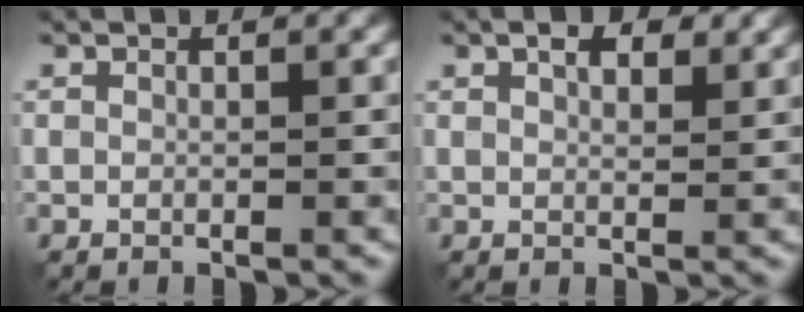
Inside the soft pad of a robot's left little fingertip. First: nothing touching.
{"total": 2.5, "force": [1.3, 1.2, 1.7], "torque": [-0.024, 0.000, 0.024]}